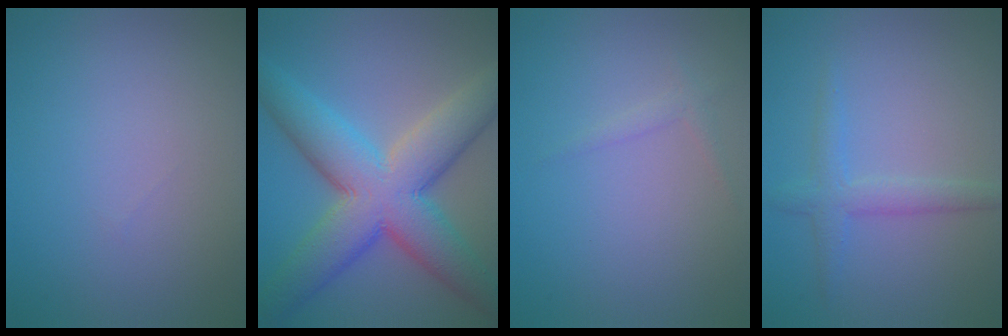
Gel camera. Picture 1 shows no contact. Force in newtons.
{"total": 11.0, "press": 11.0, "slide": 0.5}
{"total": 0.9, "press": 0.9, "slide": 0.1}
{"total": 2.4, "press": 2.4, "slide": 0.2}